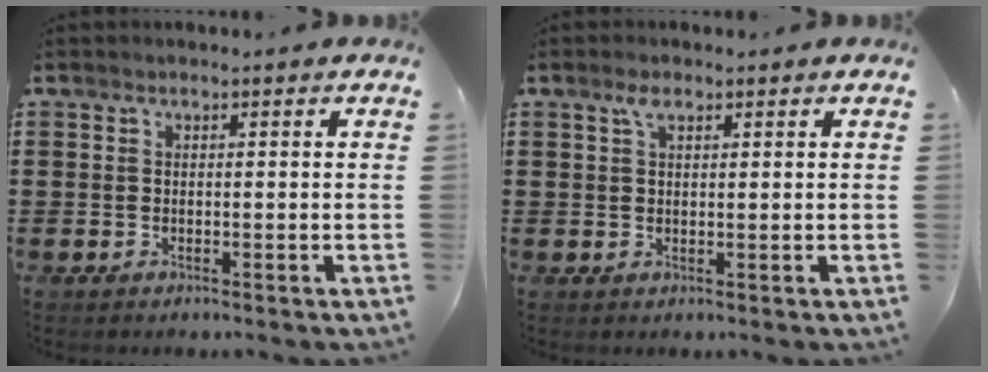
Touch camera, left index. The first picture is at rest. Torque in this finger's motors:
{"motor_torque": [0.41, -0.21, 0.20, 0.03]}